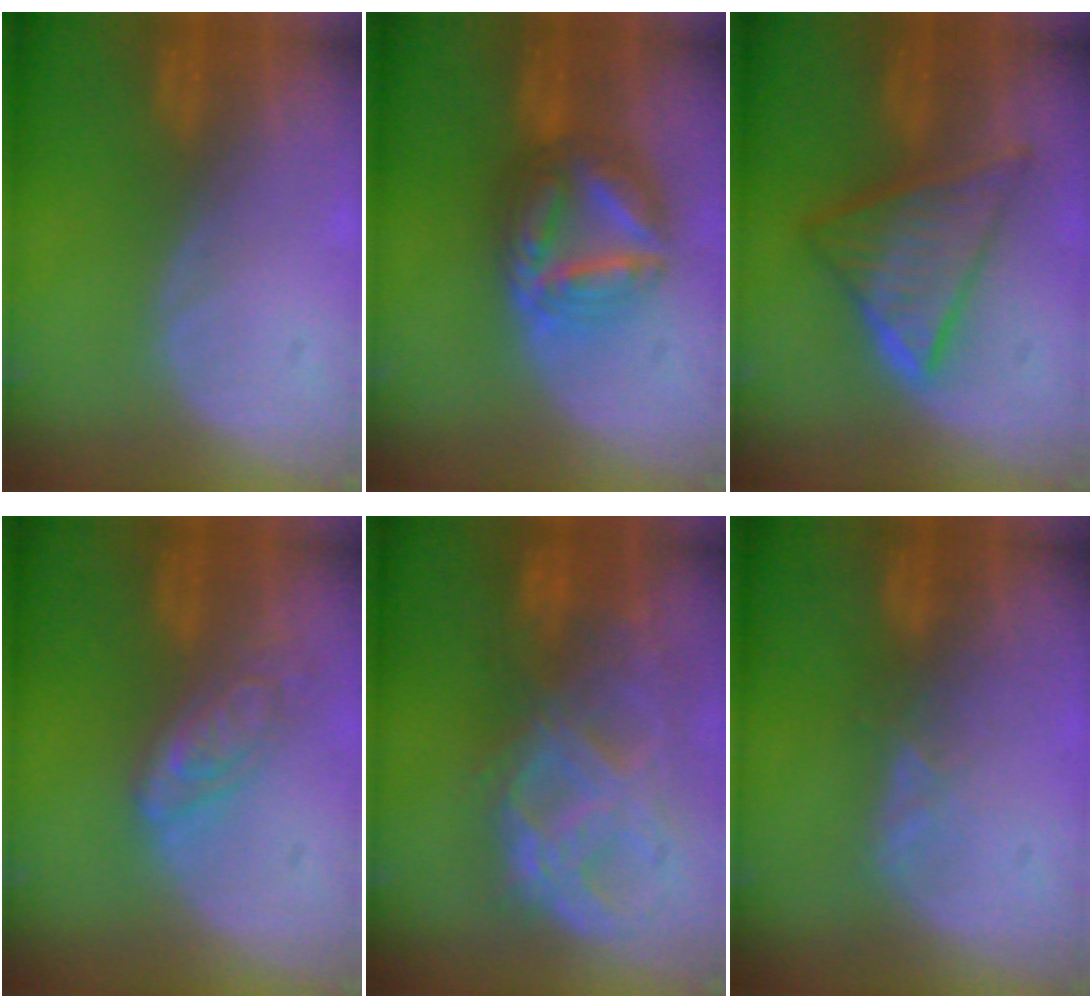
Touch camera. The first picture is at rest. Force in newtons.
{"total": 8.9, "press": 8.8, "slide": 0.9}
{"total": 9.2, "press": 9.1, "slide": 0.6}
{"total": 6.4, "press": 5.6, "slide": 3.1}
{"total": 11.2, "press": 9.4, "slide": 6.1}
{"total": 2.0, "press": 2.0, "slide": 0.3}